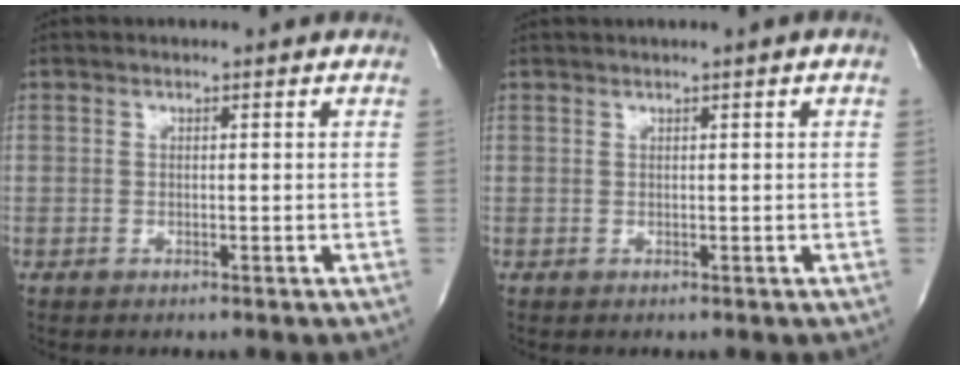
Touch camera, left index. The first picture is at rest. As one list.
[{"total": 1.0, "force": [0.5, -0.2, 0.9], "torque": [-0.018, 0.004, 0.012]}]